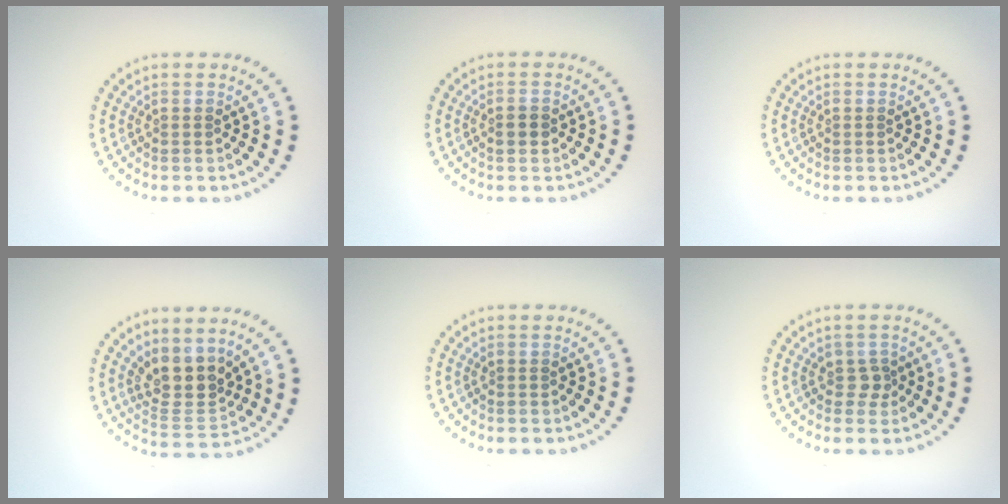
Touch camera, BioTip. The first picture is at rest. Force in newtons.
{"total": 1.3, "press": 1.3, "slide": 0.1}
{"total": 0.0}
{"total": 3.7, "press": 3.1, "slide": 2.1}
{"total": 0.0}
{"total": 1.2, "press": 1.0, "slide": 0.8}